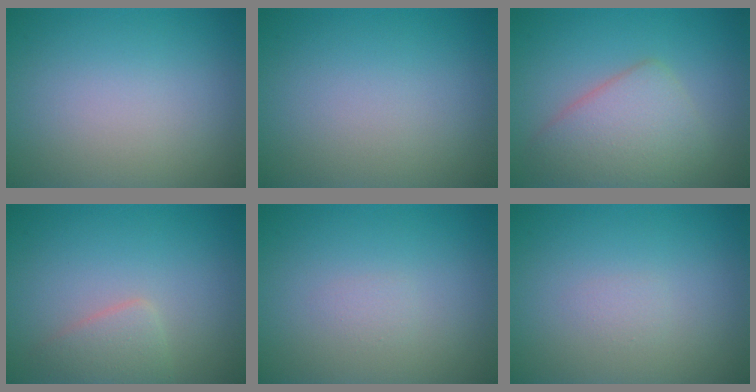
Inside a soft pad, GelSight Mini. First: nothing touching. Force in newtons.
{"total": 0.0}
{"total": 4.8, "press": 4.8, "slide": 0.1}
{"total": 2.0, "press": 2.0, "slide": 0.1}
{"total": 0.5, "press": 0.5, "slide": 0.1}
{"total": 0.5, "press": 0.5, "slide": 0.1}